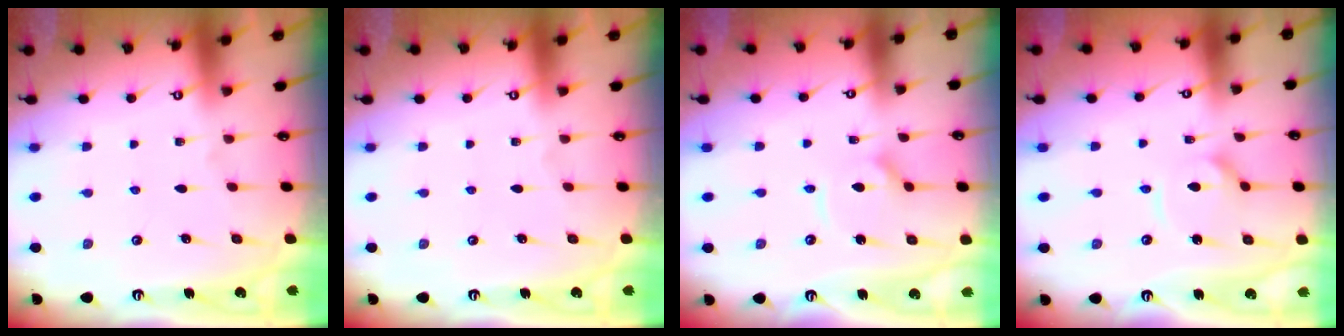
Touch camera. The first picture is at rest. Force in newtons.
{"total": 0.0}
{"total": 5.5, "press": 5.5, "slide": 0.7}
{"total": 6.1, "press": 6.1, "slide": 0.6}